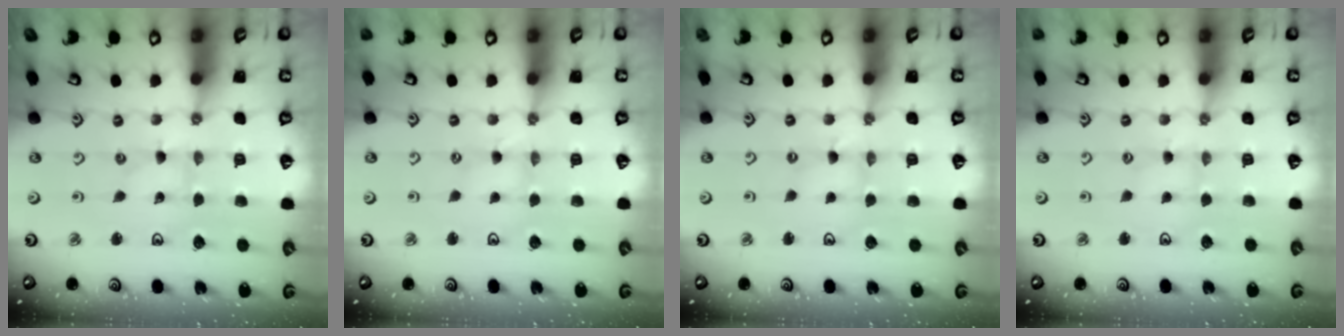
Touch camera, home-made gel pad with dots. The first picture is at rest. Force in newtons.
{"total": 0.0}
{"total": 0.0}
{"total": 1.1, "press": 1.1, "slide": 0.2}